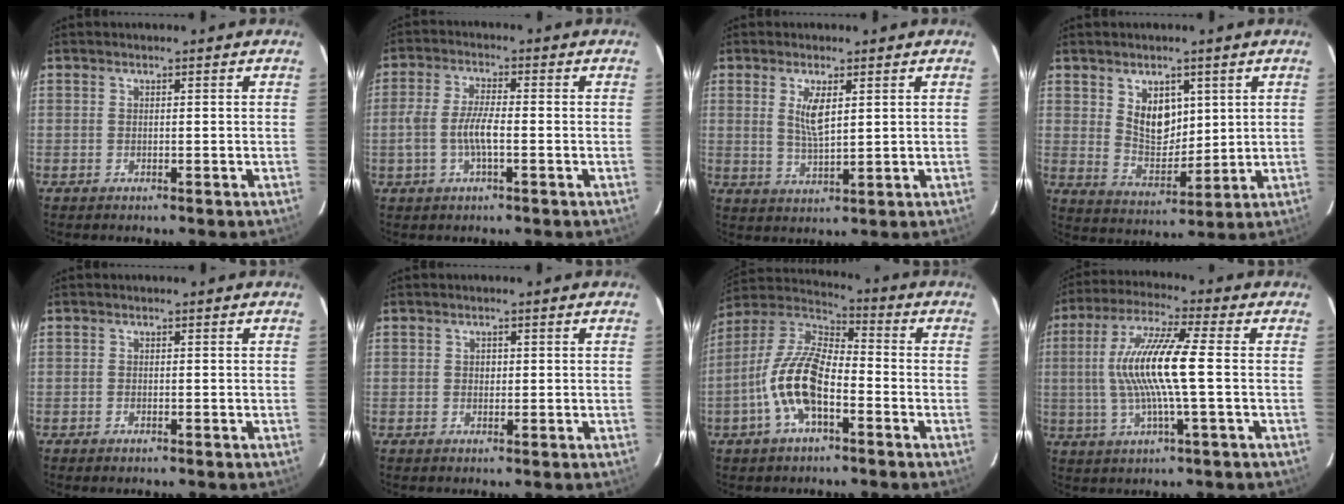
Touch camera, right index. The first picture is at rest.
{"total": 5.9, "force": [-1.5, 1.6, 5.5], "torque": [-0.115, 0.004, -0.029]}
{"total": 5.0, "force": [1.7, 1.6, 4.5], "torque": [-0.083, -0.004, 0.035]}
{"total": 8.0, "force": [3.2, 5.2, 5.1], "torque": [-0.082, -0.002, 0.069]}
{"total": 0.6, "force": [-0.5, 0.3, 0.2], "torque": [-0.005, -0.002, -0.009]}
{"total": 1.0, "force": [0.0, 0.9, 0.3], "torque": [-0.002, 0.003, 0.000]}
{"total": 13.4, "force": [-4.8, 5.7, 11.1], "torque": [-0.233, 0.006, -0.096]}
{"total": 12.9, "force": [-0.3, 0.6, 12.9], "torque": [-0.248, 0.004, -0.006]}